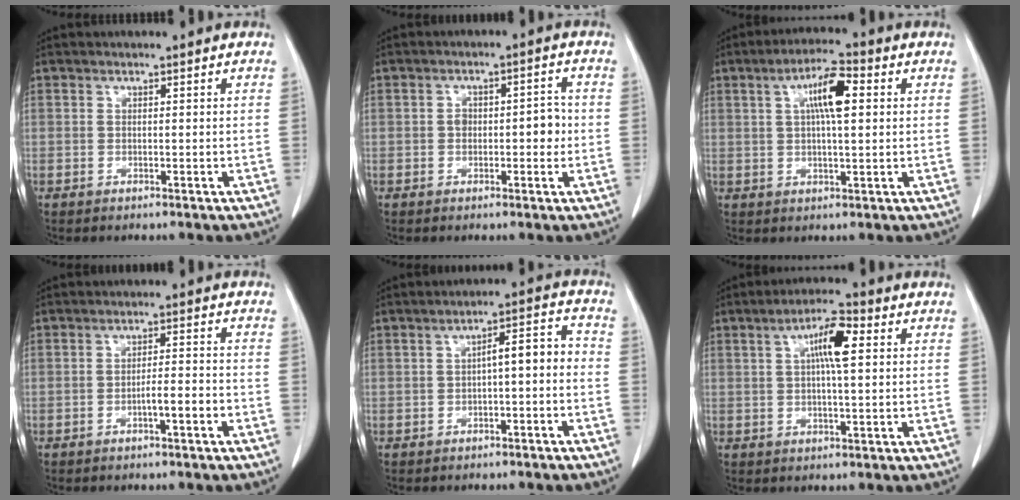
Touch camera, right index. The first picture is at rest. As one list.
[{"total": 4.4, "force": [-0.5, 2.4, 3.7], "torque": [-0.046, 0.017, -0.005]}, {"total": 7.5, "force": [2.0, 1.5, 7.0], "torque": [-0.124, 0.015, 0.034]}, {"total": 3.5, "force": [-1.6, 0.2, 3.1], "torque": [-0.045, 0.004, -0.026]}, {"total": 5.4, "force": [-1.1, 1.5, 5.1], "torque": [-0.072, 0.030, -0.014]}, {"total": 6.8, "force": [1.9, 1.1, 6.4], "torque": [-0.114, 0.014, 0.030]}]